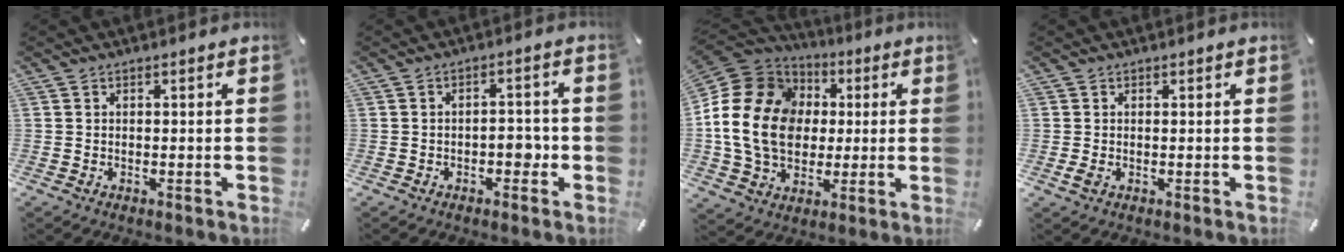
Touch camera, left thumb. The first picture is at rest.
{"total": 4.6, "force": [-1.6, 2.5, 3.5], "torque": [-0.057, 0.014, -0.028]}
{"total": 19.9, "force": [-0.5, 16.5, 11.1], "torque": [-0.232, 0.021, -0.009]}
{"total": 1.8, "force": [0.1, 1.7, 0.6], "torque": [-0.002, 0.000, 0.001]}